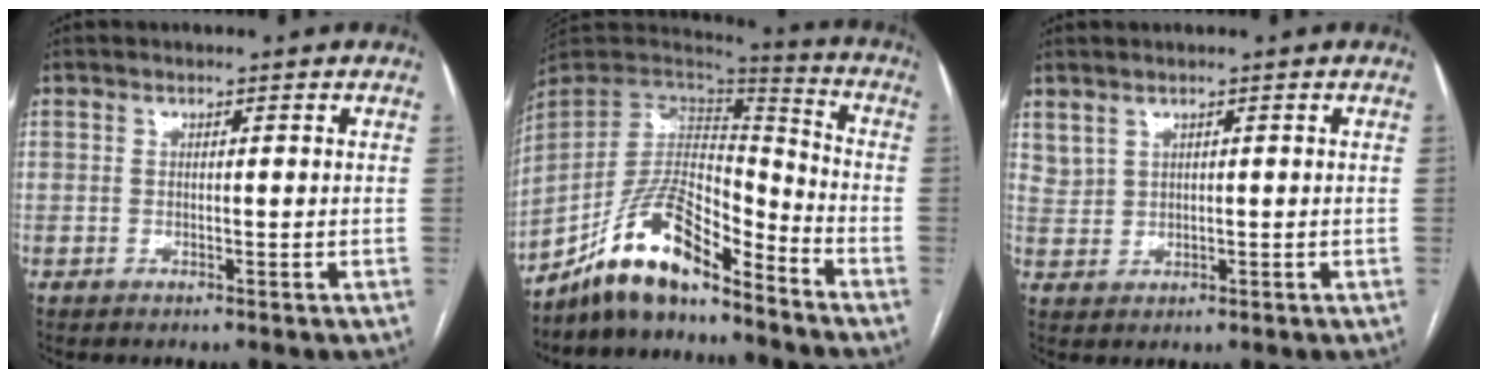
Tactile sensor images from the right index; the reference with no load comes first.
{"total": 14.1, "force": [-10.8, 4.1, 8.1], "torque": [-0.151, 0.026, -0.198]}
{"total": 2.3, "force": [1.9, 1.2, 0.6], "torque": [-0.013, 0.003, 0.045]}